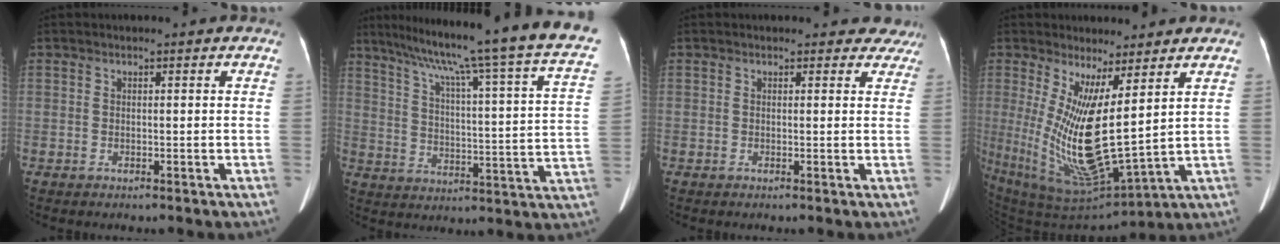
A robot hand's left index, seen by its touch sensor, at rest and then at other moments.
{"total": 28.7, "force": [22.7, -0.2, 17.5], "torque": [-0.255, -0.035, 0.294]}
{"total": 3.6, "force": [3.0, 1.9, -0.4], "torque": [0.030, -0.014, 0.005]}
{"total": 13.3, "force": [3.1, 2.1, 12.7], "torque": [-0.260, -0.033, 0.072]}